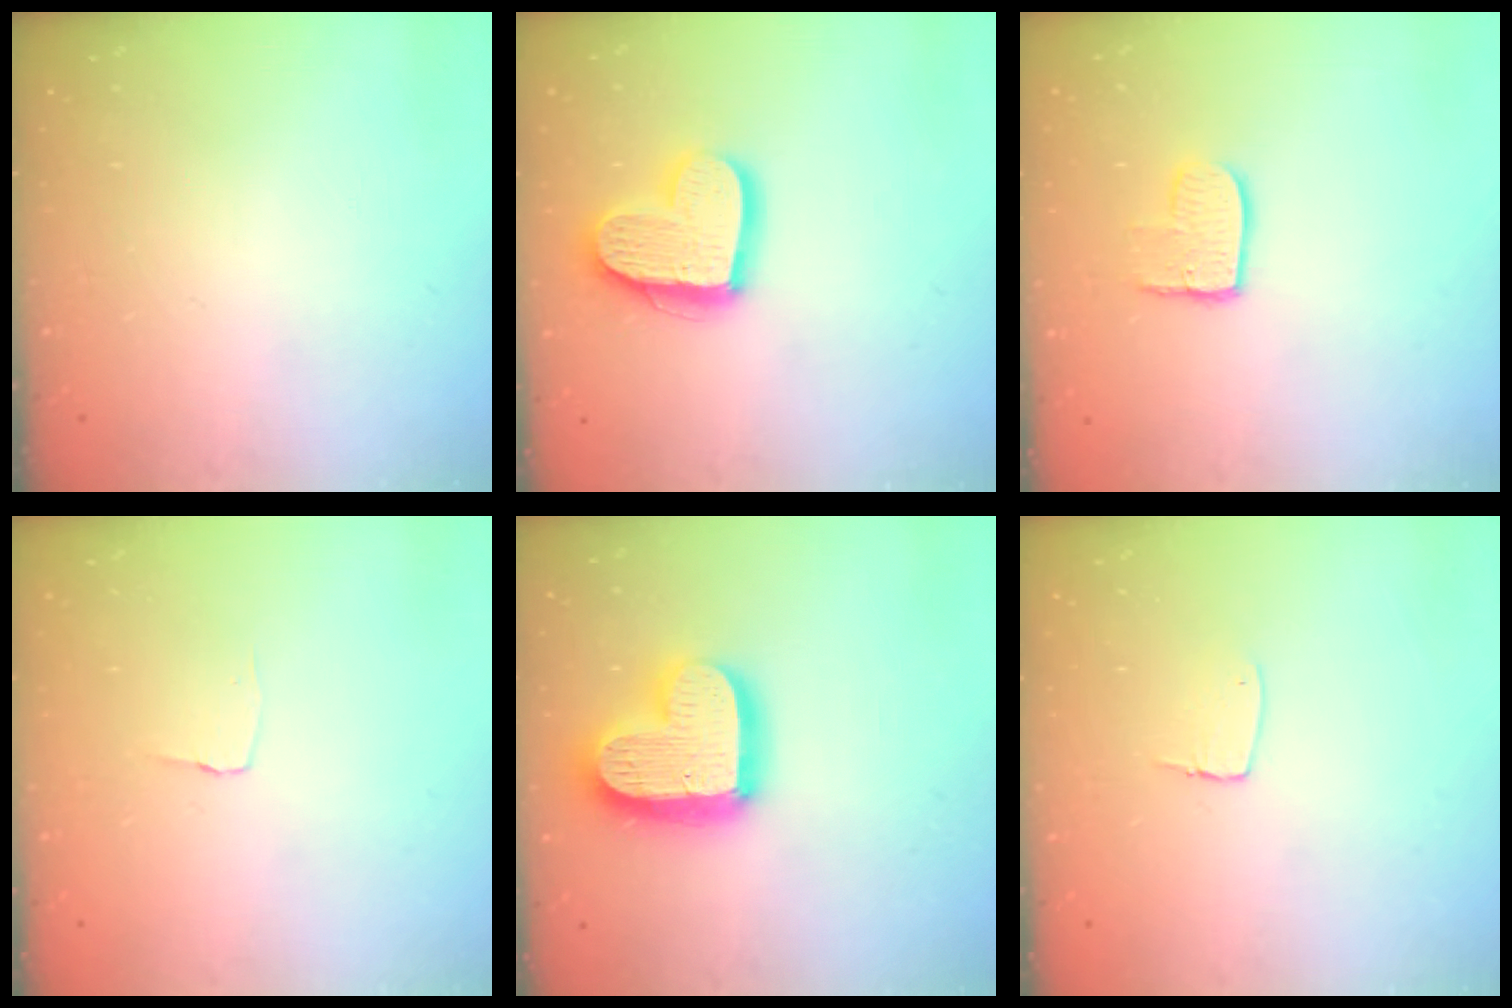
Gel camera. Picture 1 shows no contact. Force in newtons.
{"total": 16.4, "press": 16.4, "slide": 1.5}
{"total": 8.0, "press": 8.0, "slide": 0.7}
{"total": 2.9, "press": 2.8, "slide": 0.3}
{"total": 18.6, "press": 18.6, "slide": 1.3}
{"total": 5.6, "press": 5.5, "slide": 0.4}